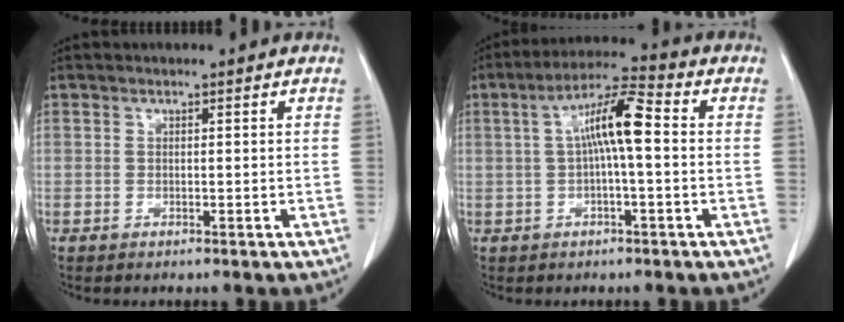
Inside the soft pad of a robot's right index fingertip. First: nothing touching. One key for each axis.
{"total": 8.3, "fx": 0.6, "fy": 1.1, "fz": 8.2, "tx": -0.152, "ty": 0.024, "tz": 0.006}